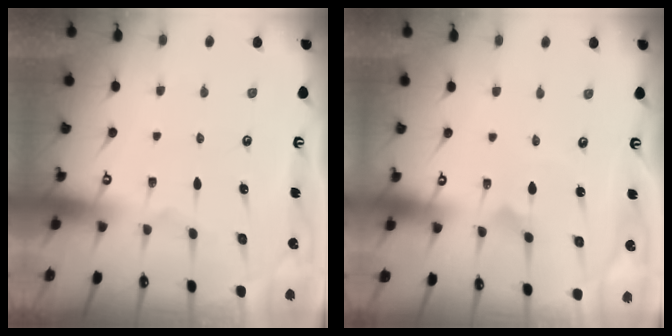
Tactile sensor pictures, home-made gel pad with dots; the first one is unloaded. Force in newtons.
{"total": 1.7, "press": 1.7, "slide": 0.1}